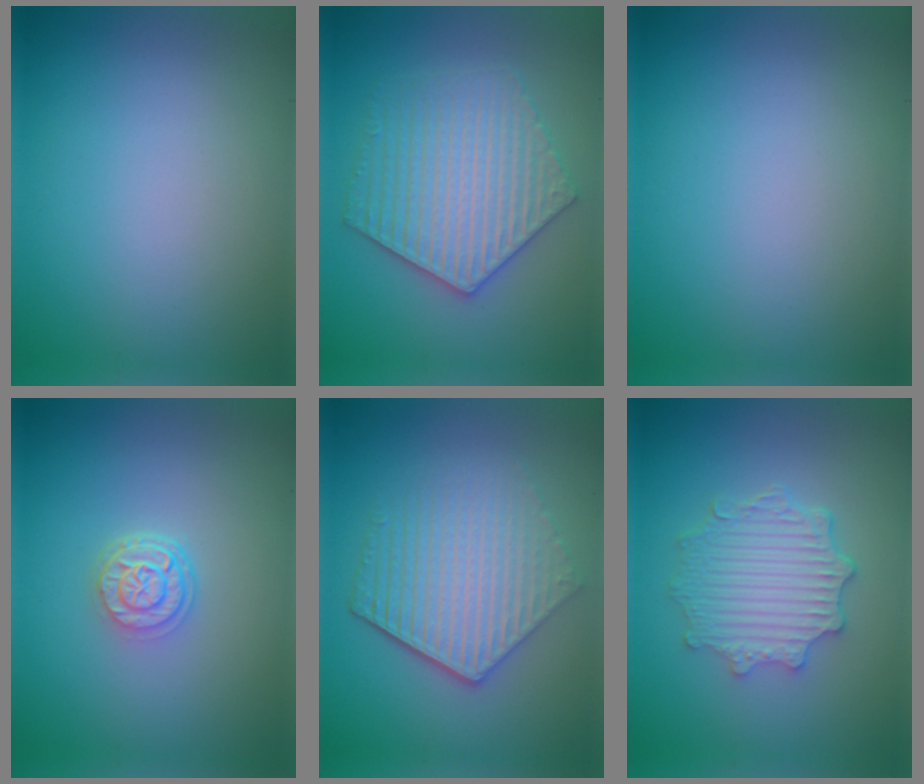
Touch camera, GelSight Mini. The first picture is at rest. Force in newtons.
{"total": 5.6, "press": 5.5, "slide": 0.9}
{"total": 0.0}
{"total": 2.8, "press": 2.1, "slide": 1.8}
{"total": 5.7, "press": 4.2, "slide": 3.8}
{"total": 4.6, "press": 3.8, "slide": 2.6}